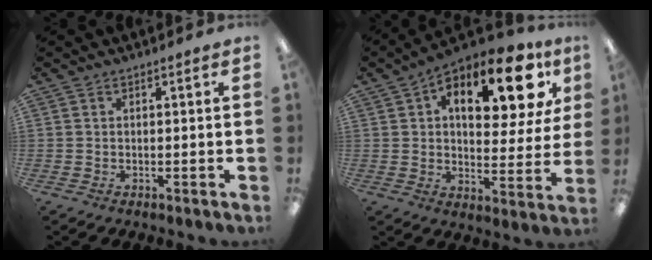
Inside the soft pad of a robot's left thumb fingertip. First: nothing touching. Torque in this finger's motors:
{"motor_torque": [1.01, 1.10, 1.40, -1.37, 0.50]}